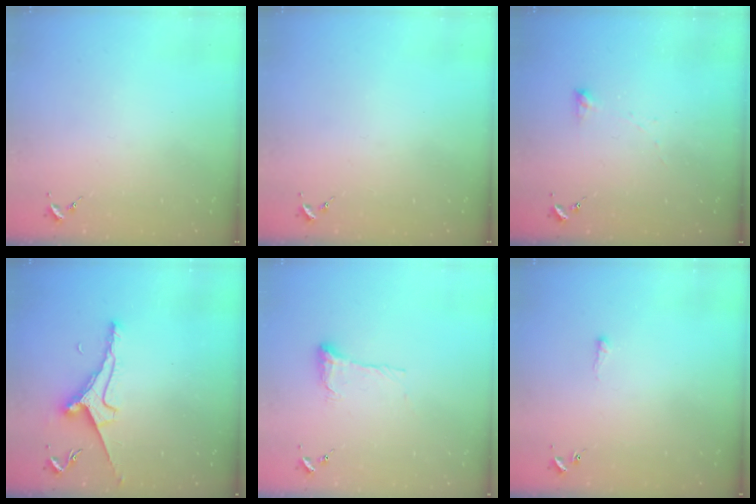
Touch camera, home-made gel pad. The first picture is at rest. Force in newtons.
{"total": 0.0}
{"total": 3.2, "press": 3.2, "slide": 0.1}
{"total": 7.6, "press": 7.5, "slide": 0.9}
{"total": 10.2, "press": 10.2, "slide": 0.7}
{"total": 1.5, "press": 1.5, "slide": 0.4}